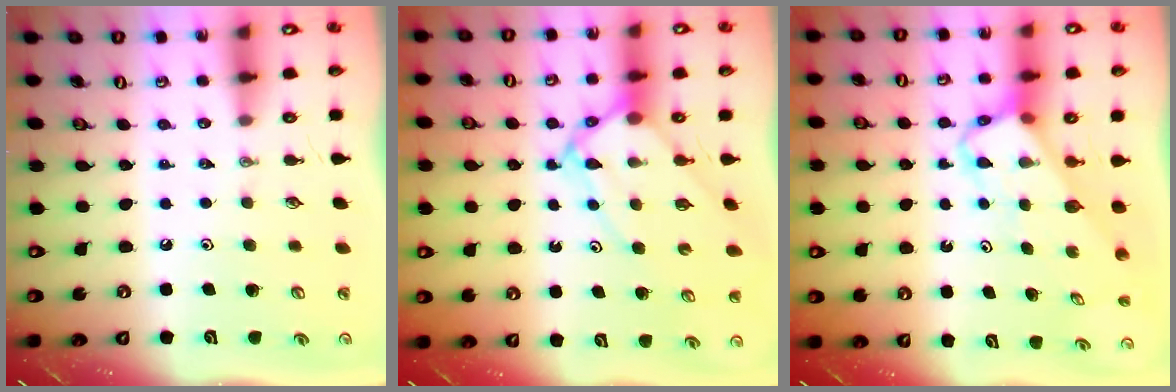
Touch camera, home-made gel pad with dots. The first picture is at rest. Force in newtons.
{"total": 8.8, "press": 8.8, "slide": 0.8}
{"total": 4.0, "press": 4.0, "slide": 0.2}